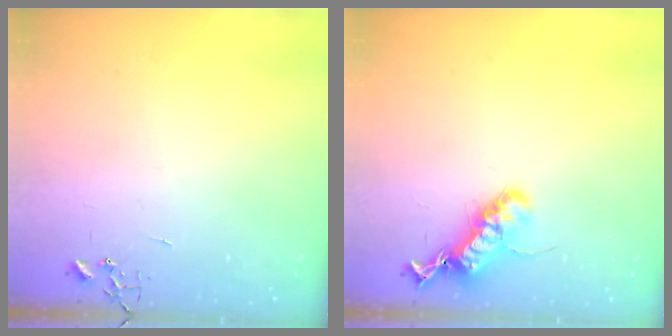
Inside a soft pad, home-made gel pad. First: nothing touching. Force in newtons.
{"total": 16.8, "press": 16.7, "slide": 0.8}